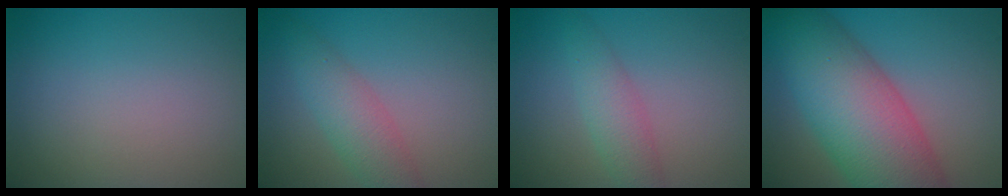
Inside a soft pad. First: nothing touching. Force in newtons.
{"total": 3.5, "press": 3.5, "slide": 0.1}
{"total": 2.9, "press": 2.9, "slide": 0.0}
{"total": 12.5, "press": 12.5, "slide": 0.6}